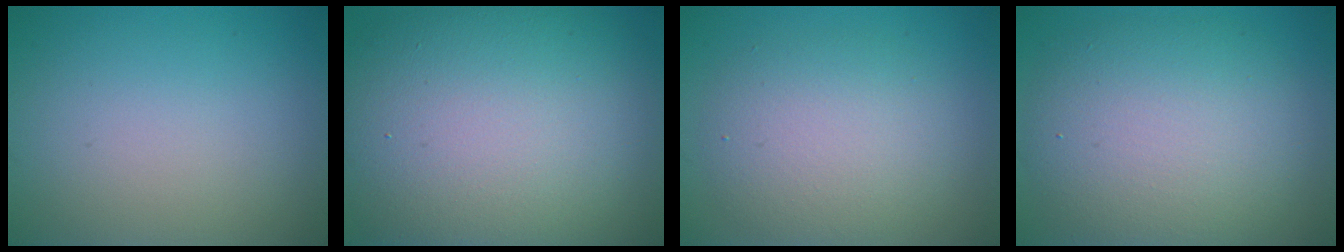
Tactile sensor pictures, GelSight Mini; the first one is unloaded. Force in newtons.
{"total": 15.4, "press": 15.4, "slide": 0.9}
{"total": 5.1, "press": 5.1, "slide": 0.1}
{"total": 8.4, "press": 8.3, "slide": 0.7}